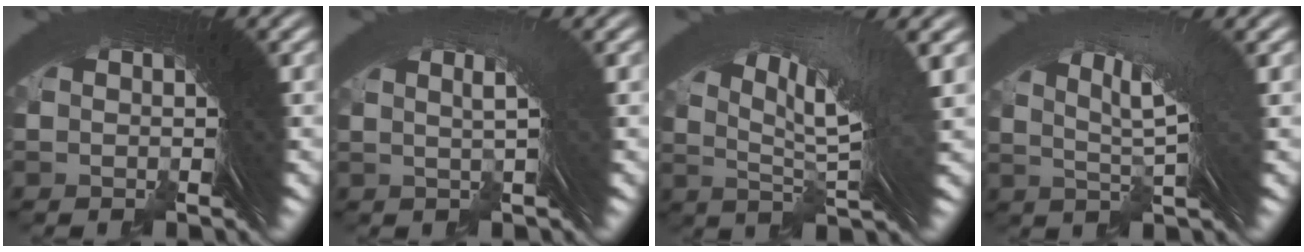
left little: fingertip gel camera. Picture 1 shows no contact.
{"total": 2.3, "force": [0.9, -1.0, 1.9], "torque": [-0.011, 0.021, 0.010]}
{"total": 6.2, "force": [2.4, 0.9, 5.7], "torque": [-0.075, 0.015, 0.036]}
{"total": 4.0, "force": [1.8, -0.2, 3.5], "torque": [-0.043, 0.015, 0.028]}